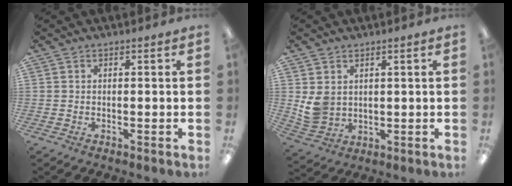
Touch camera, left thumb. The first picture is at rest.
{"total": 5.7, "force": [2.0, 4.7, 2.4], "torque": [-0.051, -0.003, 0.044]}